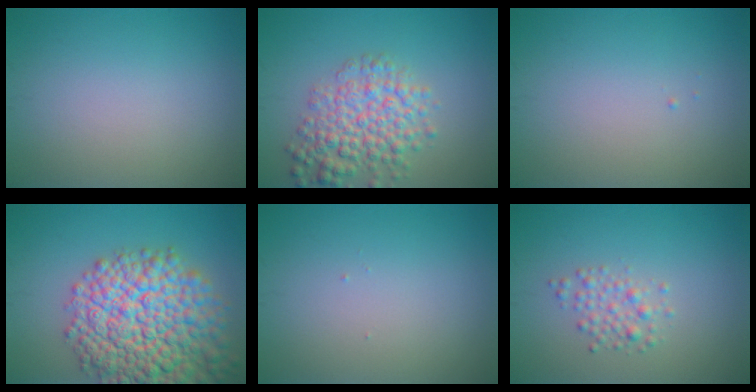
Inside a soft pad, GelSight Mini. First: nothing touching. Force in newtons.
{"total": 5.4, "press": 5.4, "slide": 0.2}
{"total": 0.0}
{"total": 13.5, "press": 13.5, "slide": 0.6}
{"total": 0.0}
{"total": 1.9, "press": 1.9, "slide": 0.1}